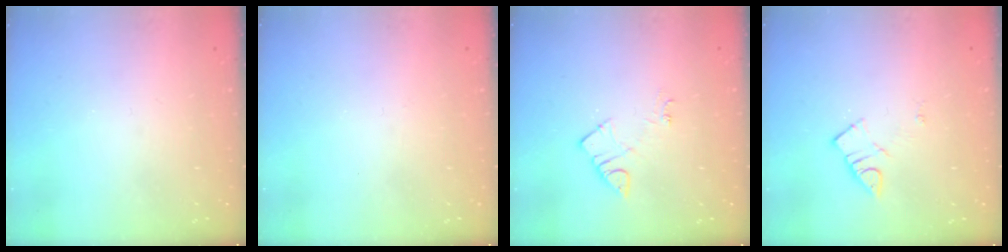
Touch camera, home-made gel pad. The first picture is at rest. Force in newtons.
{"total": 2.2, "press": 2.2, "slide": 0.4}
{"total": 5.0, "press": 4.9, "slide": 0.8}
{"total": 3.8, "press": 3.8, "slide": 0.5}